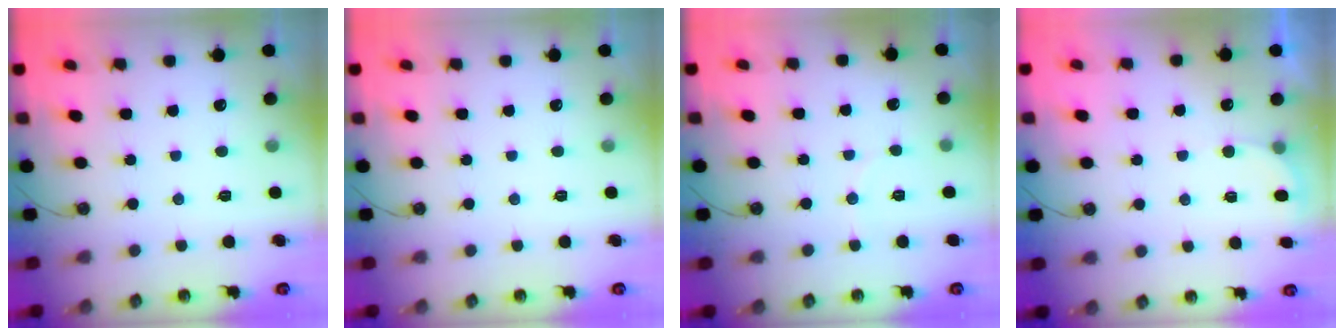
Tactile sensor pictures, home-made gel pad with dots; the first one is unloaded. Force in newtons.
{"total": 0.0}
{"total": 2.6, "press": 2.6, "slide": 0.2}
{"total": 3.0, "press": 2.8, "slide": 1.0}